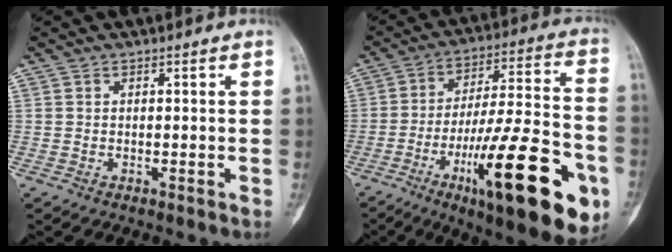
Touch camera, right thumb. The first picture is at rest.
{"total": 28.3, "force": [-11.0, 7.3, 25.0], "torque": [-0.352, 0.037, -0.162]}